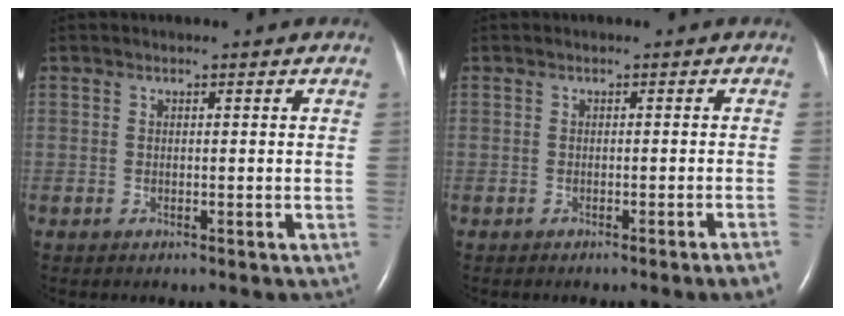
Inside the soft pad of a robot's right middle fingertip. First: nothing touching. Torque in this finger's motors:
{"motor_torque": [0.29, -0.22, 0.00, 0.00]}